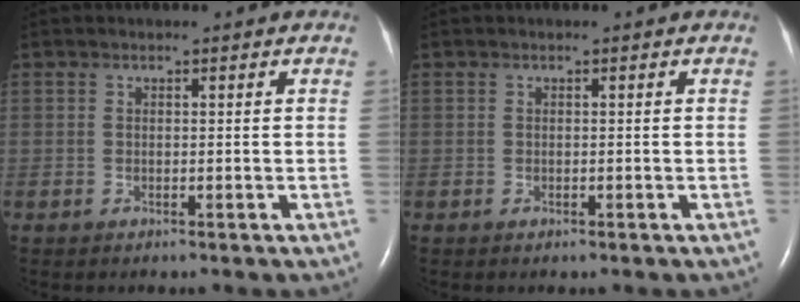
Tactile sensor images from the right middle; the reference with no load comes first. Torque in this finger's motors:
{"motor_torque": [-0.18, 0.08, 0.01, 0.01]}